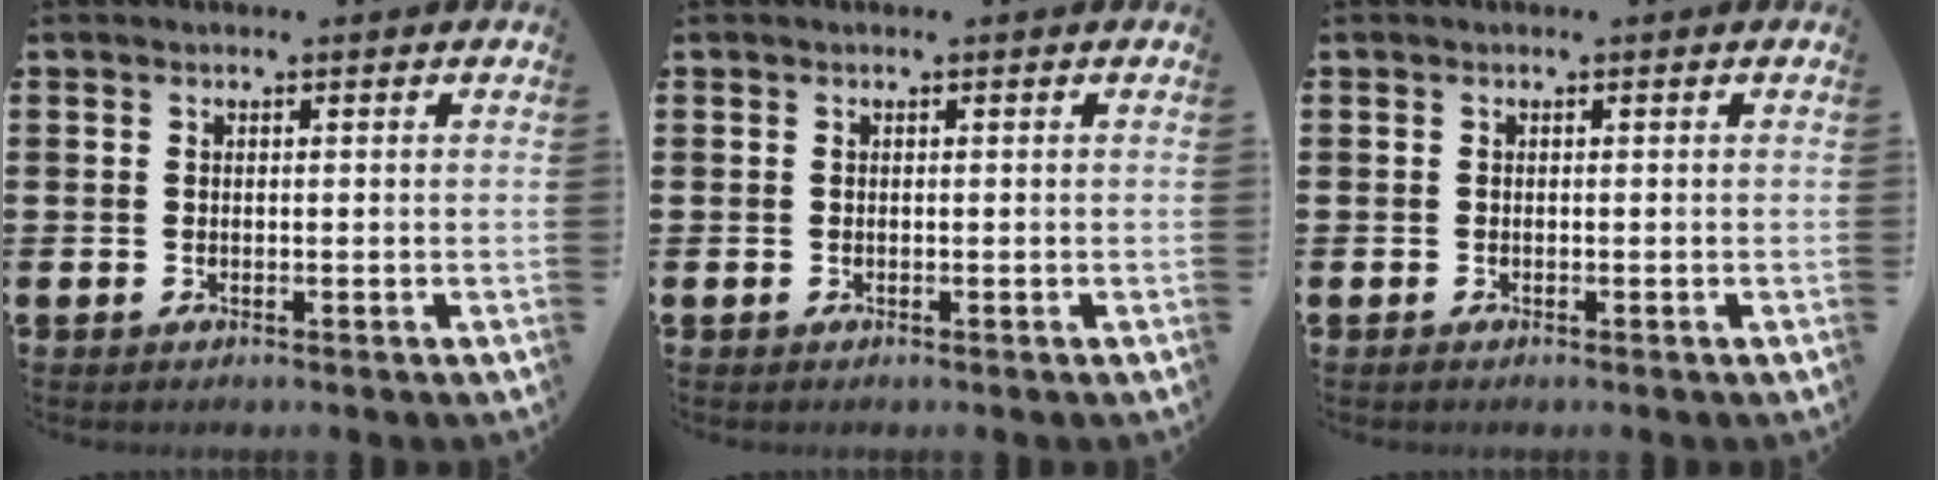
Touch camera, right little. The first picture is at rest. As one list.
[{"total": 0.0}, {"total": 0.0}]